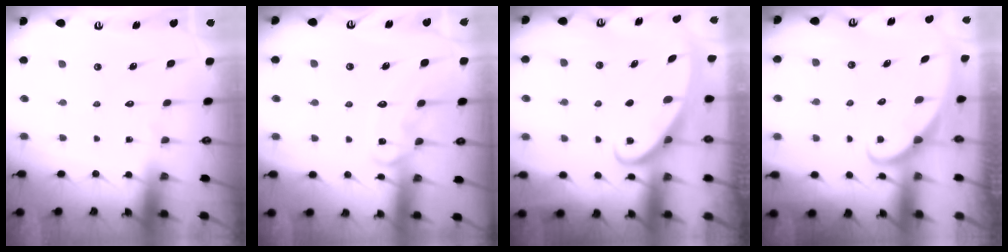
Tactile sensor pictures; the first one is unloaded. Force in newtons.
{"total": 10.9, "press": 10.8, "slide": 0.9}
{"total": 2.6, "press": 2.6, "slide": 0.4}
{"total": 1.6, "press": 1.6, "slide": 0.0}